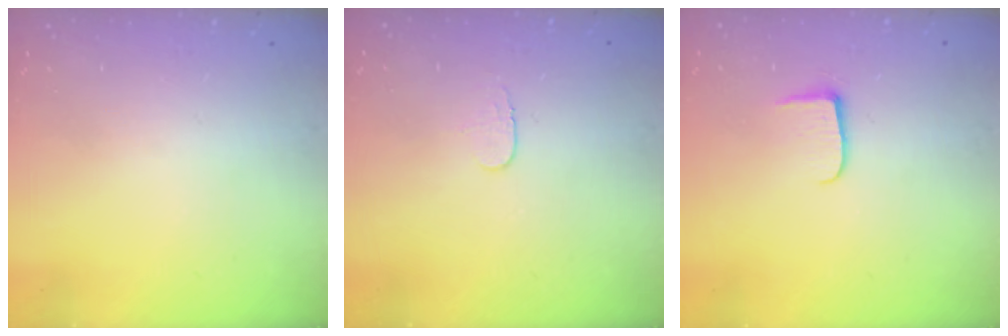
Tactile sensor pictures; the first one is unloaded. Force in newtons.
{"total": 3.9, "press": 3.9, "slide": 0.4}
{"total": 6.2, "press": 6.1, "slide": 0.7}